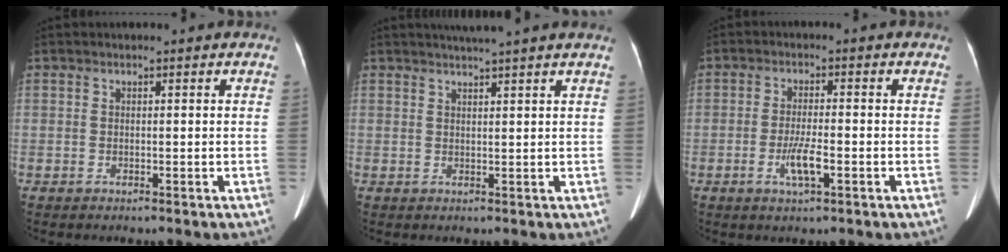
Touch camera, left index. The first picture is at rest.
{"total": 4.8, "force": [4.1, -1.1, 2.3], "torque": [-0.031, 0.015, 0.055]}
{"total": 4.2, "force": [-1.7, 0.6, 3.8], "torque": [-0.078, -0.005, -0.031]}